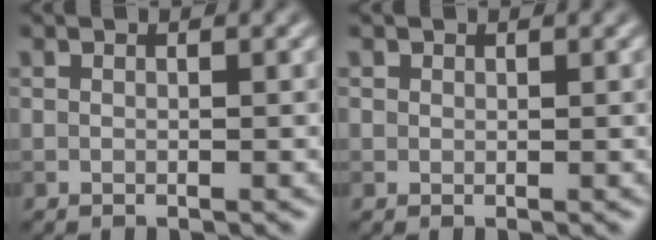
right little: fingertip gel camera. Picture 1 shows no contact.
{"total": 0.7, "force": [0.4, 0.6, 0.0], "torque": [0.004, -0.002, 0.004]}